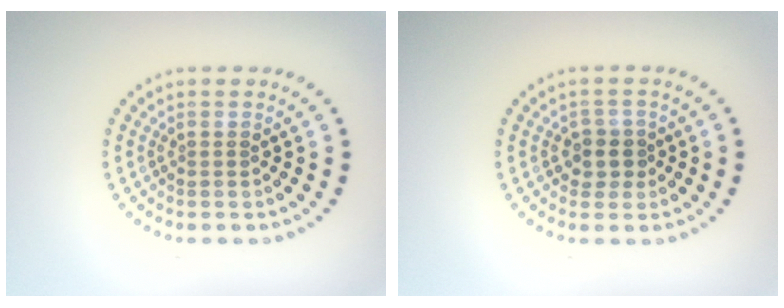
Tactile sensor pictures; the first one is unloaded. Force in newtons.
{"total": 2.1, "press": 1.8, "slide": 1.0}